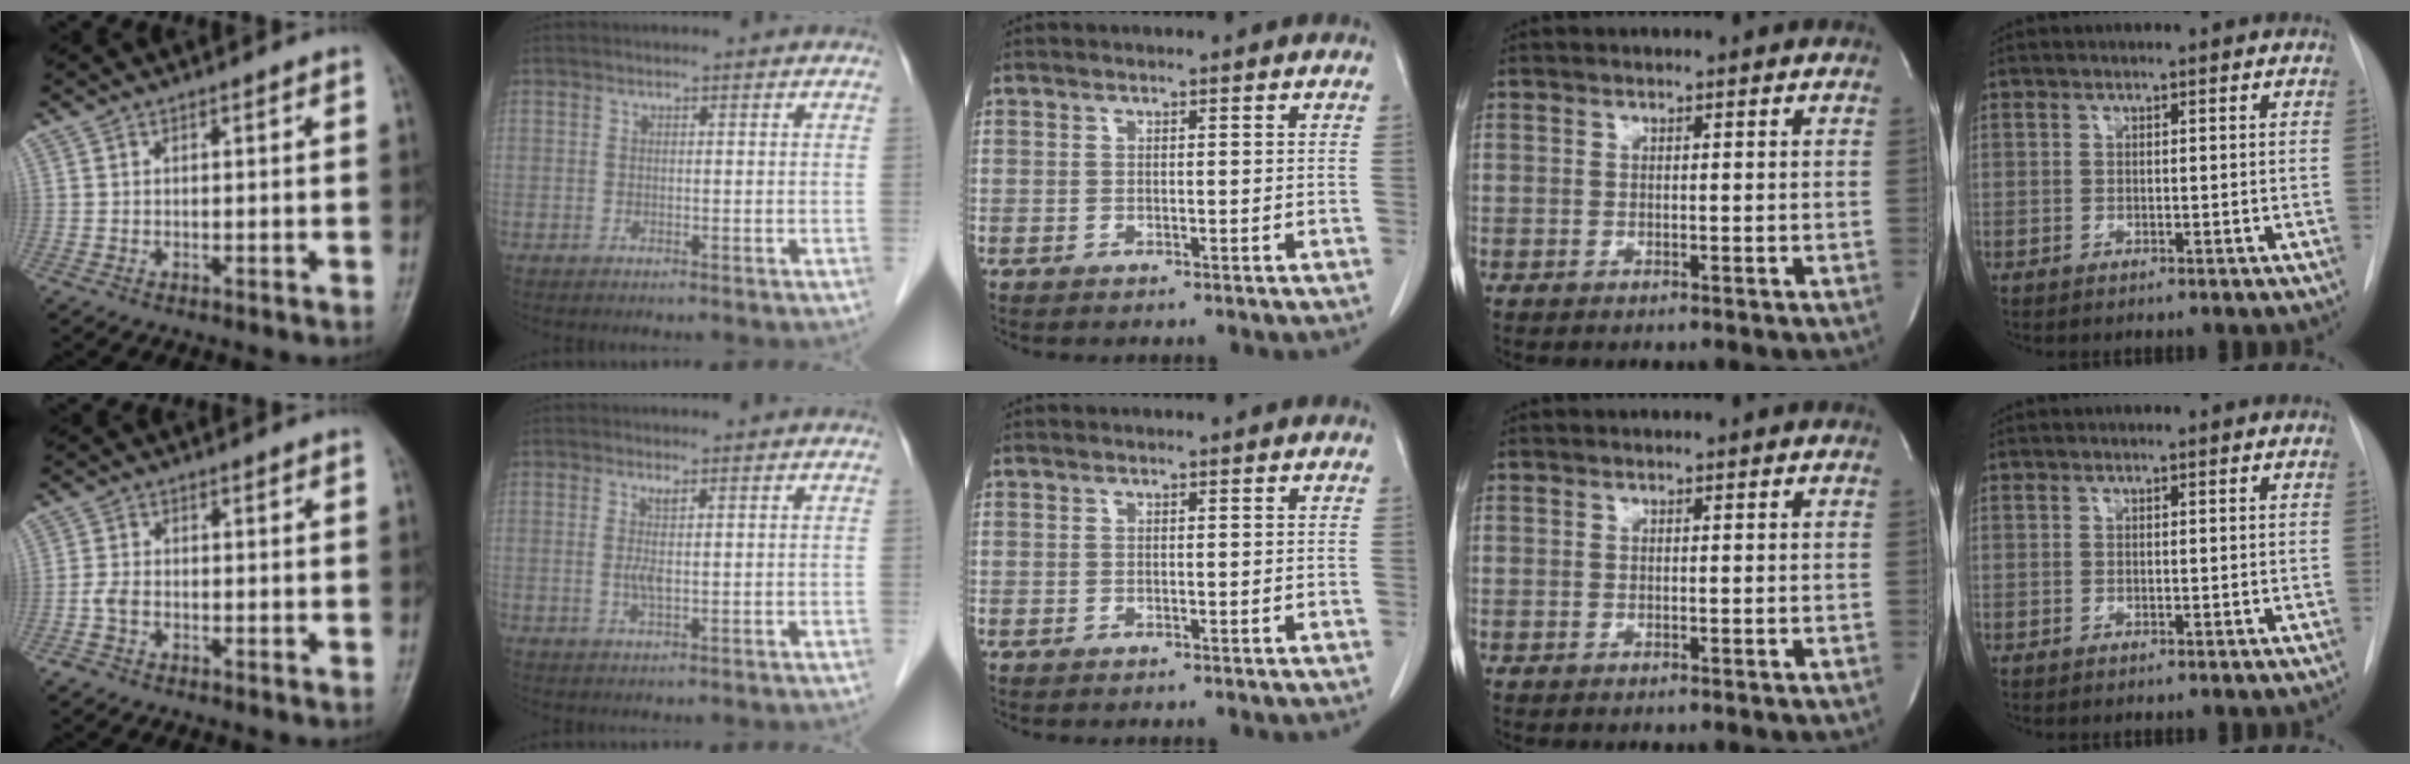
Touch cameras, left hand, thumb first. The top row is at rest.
{"thumb": {"total": 2.4, "force": [-1.1, 1.5, 1.5], "torque": [-0.034, 0.006, -0.026]}, "index": {"total": 2.2, "force": [0.3, 0.2, 2.2], "torque": [-0.049, 0.000, 0.010]}}